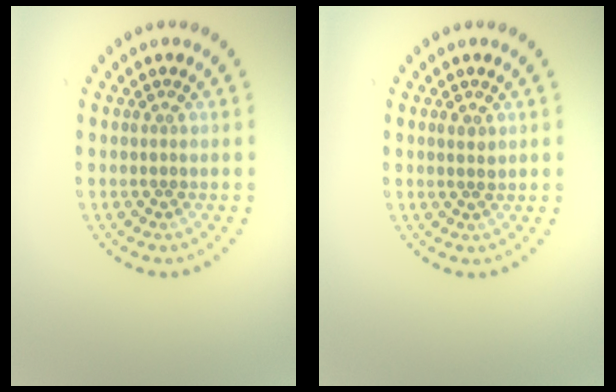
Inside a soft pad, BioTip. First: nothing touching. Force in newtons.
{"total": 0.9, "press": 0.9, "slide": 0.3}